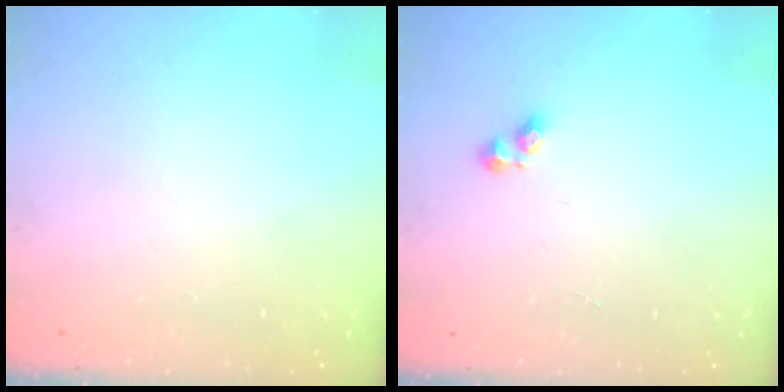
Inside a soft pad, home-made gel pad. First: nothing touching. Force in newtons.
{"total": 3.0, "press": 2.9, "slide": 0.6}